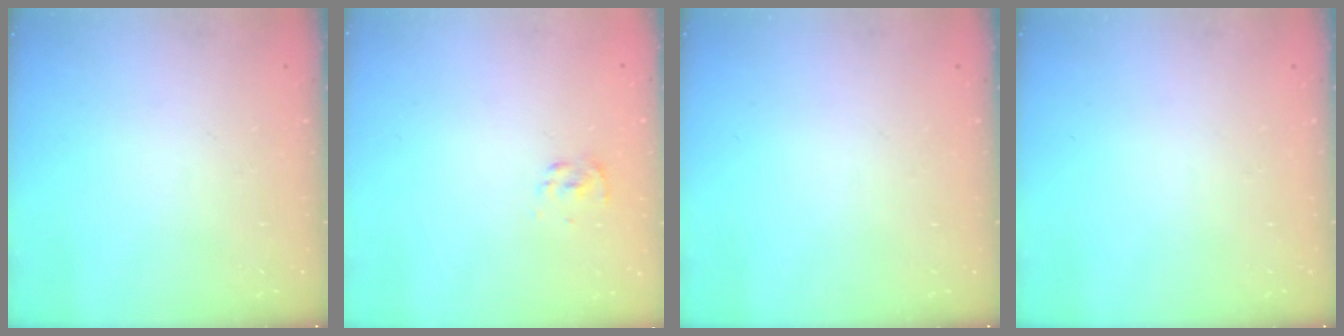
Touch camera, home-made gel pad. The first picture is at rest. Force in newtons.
{"total": 2.3, "press": 2.1, "slide": 0.9}
{"total": 0.0}
{"total": 0.0}